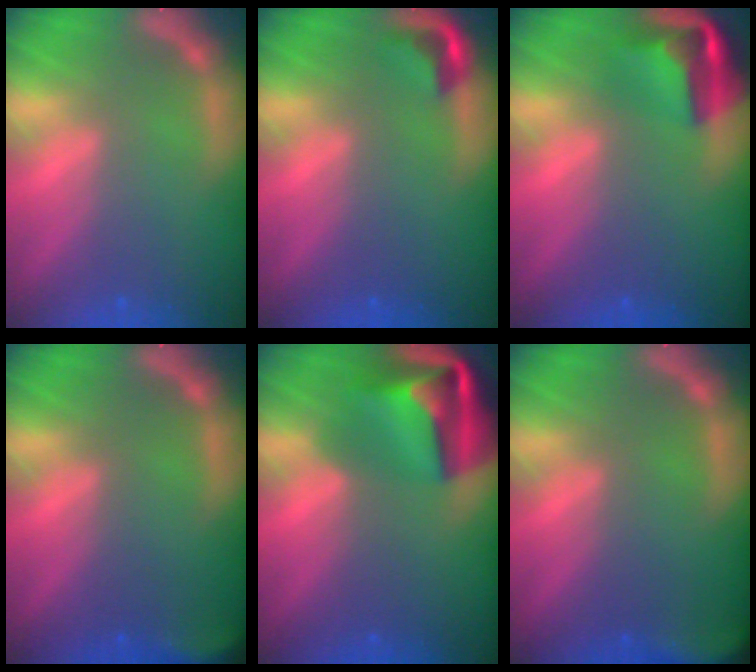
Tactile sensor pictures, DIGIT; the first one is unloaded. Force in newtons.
{"total": 2.4}
{"total": 6.4}
{"total": 3.5}
{"total": 10.1}
{"total": 5.4}